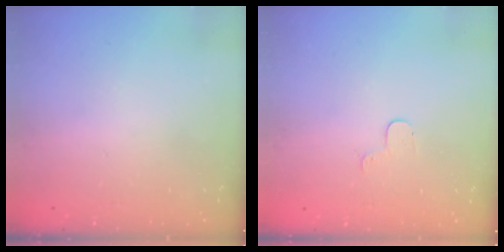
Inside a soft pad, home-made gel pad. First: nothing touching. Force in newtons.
{"total": 3.4, "press": 3.4, "slide": 0.4}